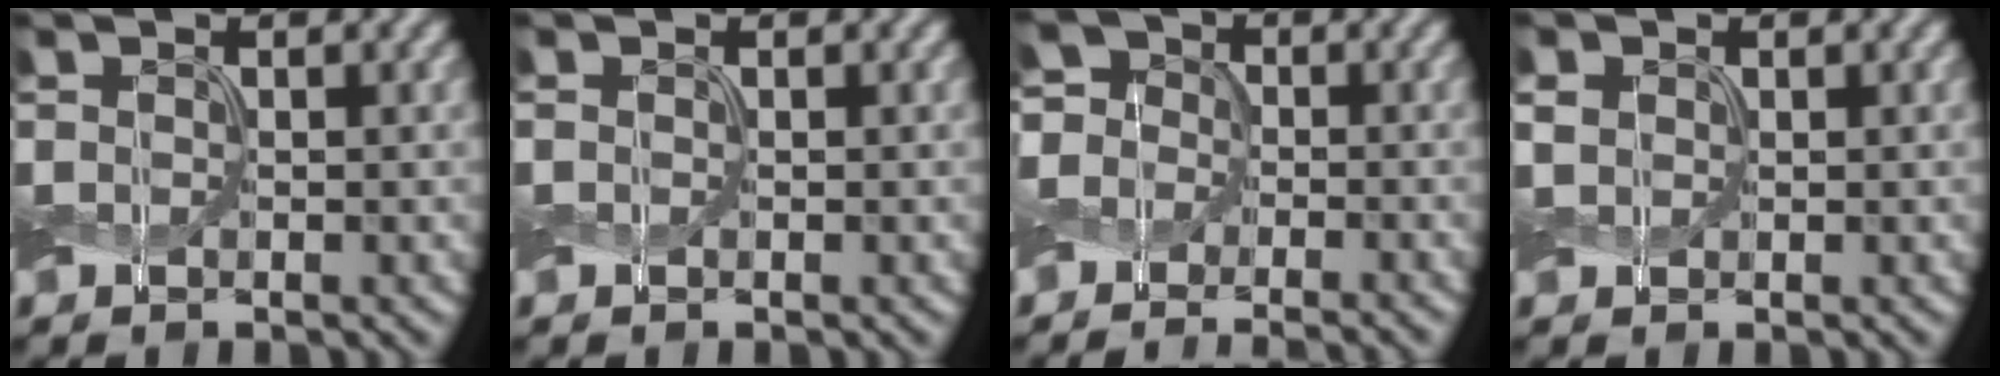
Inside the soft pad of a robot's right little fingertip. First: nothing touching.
{"total": 0.0}
{"total": 6.3, "force": [-2.2, 5.2, 2.7], "torque": [-0.035, 0.018, -0.079]}
{"total": 1.2, "force": [0.4, 1.0, 0.5], "torque": [-0.015, 0.002, 0.006]}